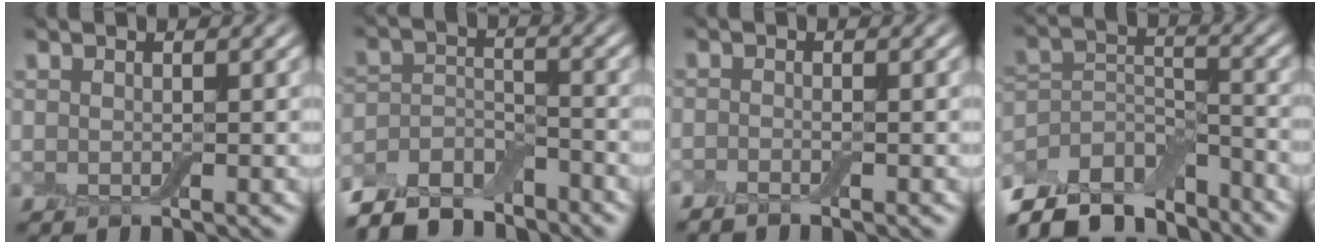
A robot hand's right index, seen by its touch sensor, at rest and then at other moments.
{"total": 7.1, "force": [-6.0, 2.8, 2.3], "torque": [-0.039, 0.001, -0.118]}
{"total": 1.1, "force": [-1.0, 0.1, 0.4], "torque": [-0.010, -0.005, -0.023]}
{"total": 9.9, "force": [-8.2, 4.1, 3.8], "torque": [-0.076, 0.009, -0.148]}